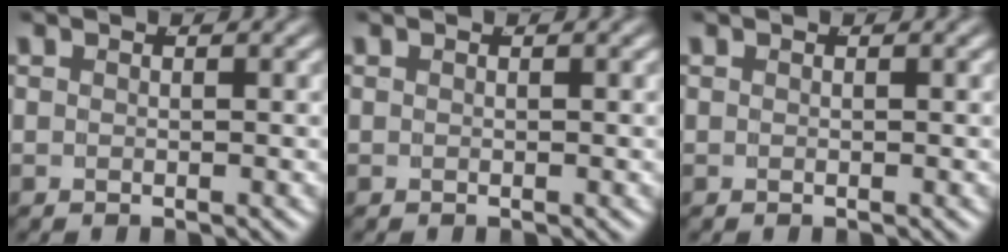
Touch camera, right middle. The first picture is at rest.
{"total": 0.0}
{"total": 0.0}